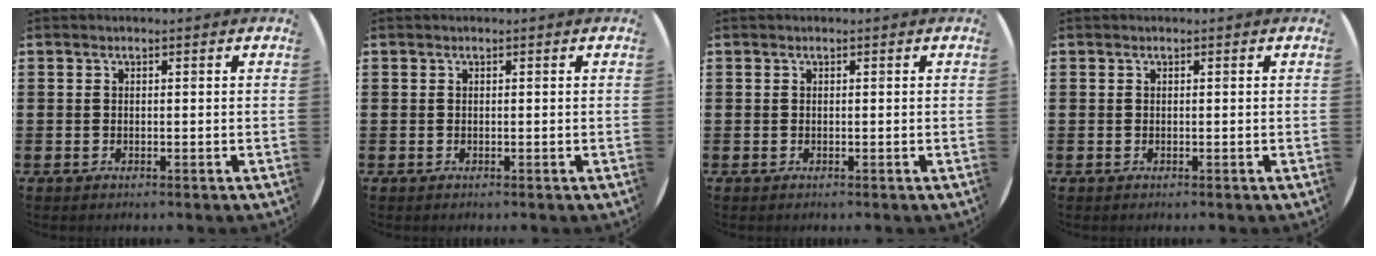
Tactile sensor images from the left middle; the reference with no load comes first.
{"total": 0.0}
{"total": 0.0}
{"total": 0.0}